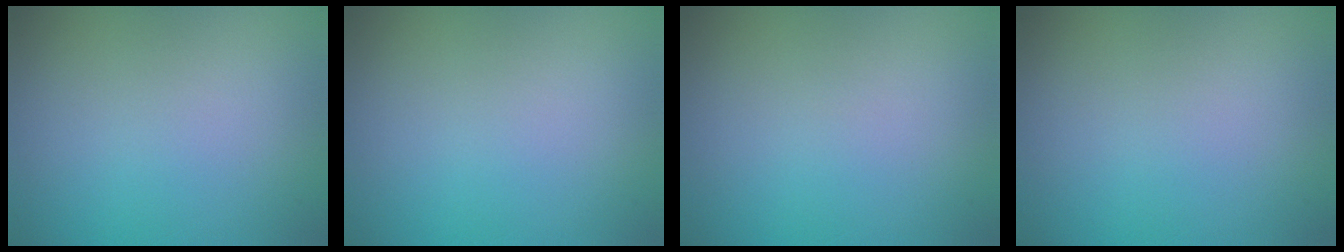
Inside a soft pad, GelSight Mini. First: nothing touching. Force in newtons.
{"total": 0.0}
{"total": 0.0}
{"total": 0.0}